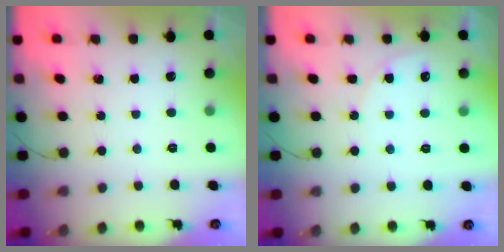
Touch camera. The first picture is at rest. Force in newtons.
{"total": 6.4, "press": 6.4, "slide": 0.1}